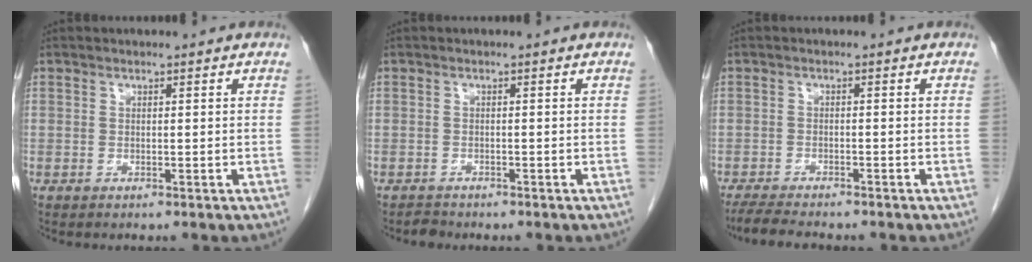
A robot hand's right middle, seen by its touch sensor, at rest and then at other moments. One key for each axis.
{"total": 1.2, "fx": -1.2, "fy": 0.4, "fz": -0.2, "tx": -0.002, "ty": -0.002, "tz": -0.020}
{"total": 5.7, "fx": -5.1, "fy": 0.7, "fz": 2.4, "tx": -0.044, "ty": -0.018, "tz": -0.085}